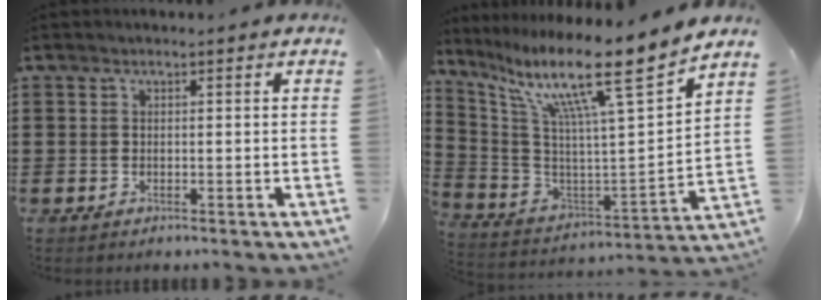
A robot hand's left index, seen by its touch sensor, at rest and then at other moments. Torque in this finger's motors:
{"motor_torque": [2.14, 0.00, 0.54, 0.21]}